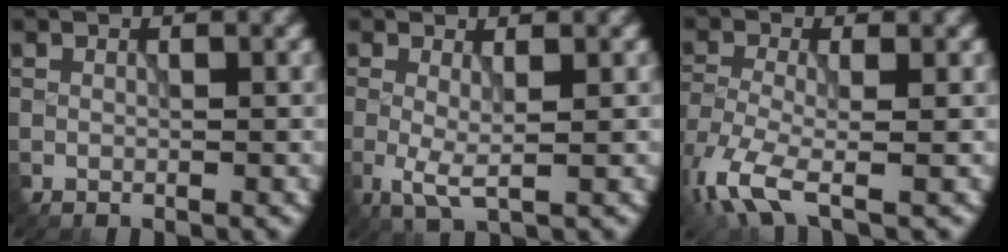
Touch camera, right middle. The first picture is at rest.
{"total": 2.5, "force": [-0.5, 0.6, 2.4], "torque": [-0.057, -0.011, -0.012]}
{"total": 6.0, "force": [-3.8, 2.0, 4.2], "torque": [-0.101, -0.011, -0.085]}